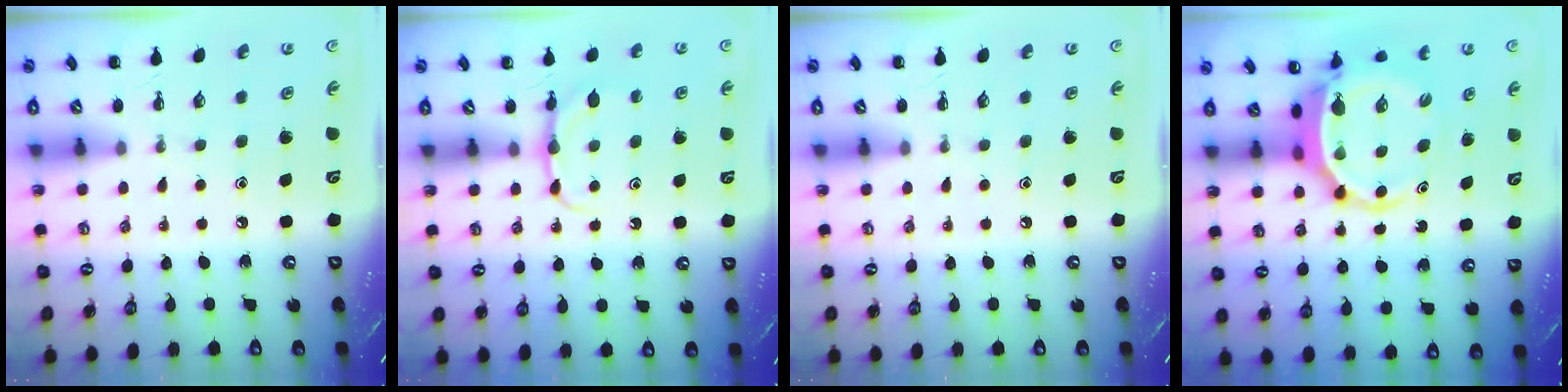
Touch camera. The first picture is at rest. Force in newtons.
{"total": 5.0, "press": 4.8, "slide": 1.4}
{"total": 0.0}
{"total": 5.7, "press": 5.5, "slide": 1.3}